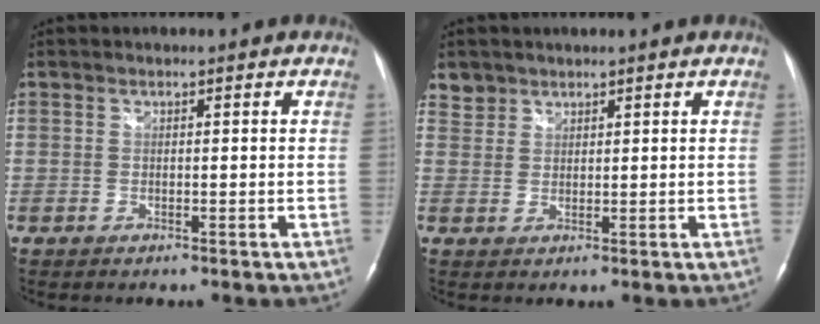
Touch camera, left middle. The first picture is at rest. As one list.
[{"total": 2.4, "force": [1.9, 1.4, -0.4], "torque": [0.014, 0.007, 0.032]}]